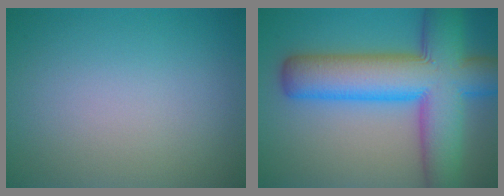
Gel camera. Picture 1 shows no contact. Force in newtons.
{"total": 12.7, "press": 12.7, "slide": 0.5}